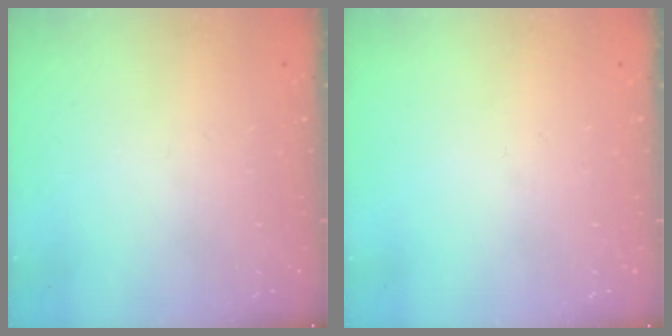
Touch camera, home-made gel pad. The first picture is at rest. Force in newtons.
{"total": 0.0}